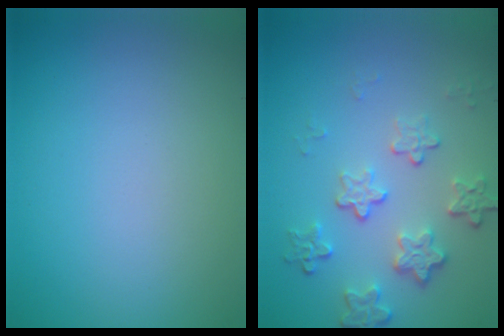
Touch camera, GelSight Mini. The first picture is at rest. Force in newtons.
{"total": 4.1, "press": 3.0, "slide": 2.8}